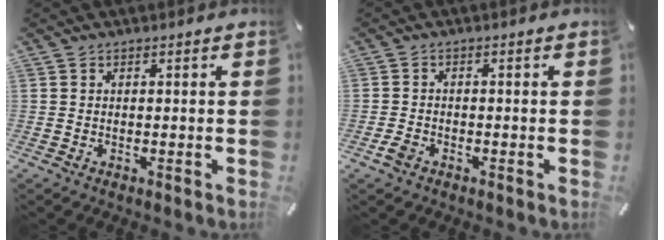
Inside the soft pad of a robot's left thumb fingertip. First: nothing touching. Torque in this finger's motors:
{"motor_torque": [0.28, 0.24, 0.03, -0.01, -0.07]}